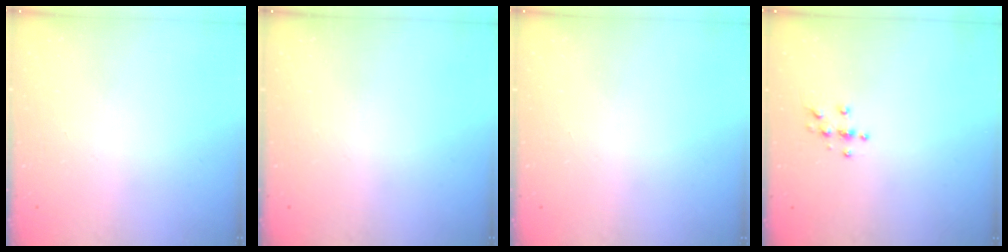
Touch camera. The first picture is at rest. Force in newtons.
{"total": 0.0}
{"total": 0.0}
{"total": 3.7, "press": 3.7, "slide": 0.4}